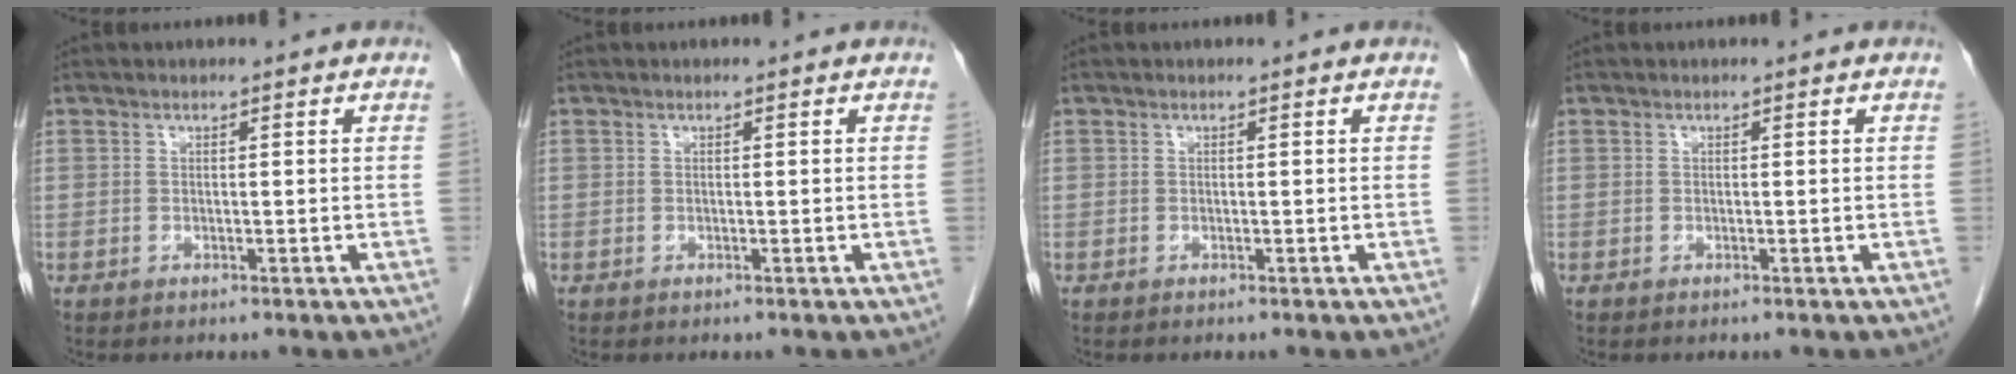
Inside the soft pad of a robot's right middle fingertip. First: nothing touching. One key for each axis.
{"total": 0.0}
{"total": 0.0}
{"total": 0.0}